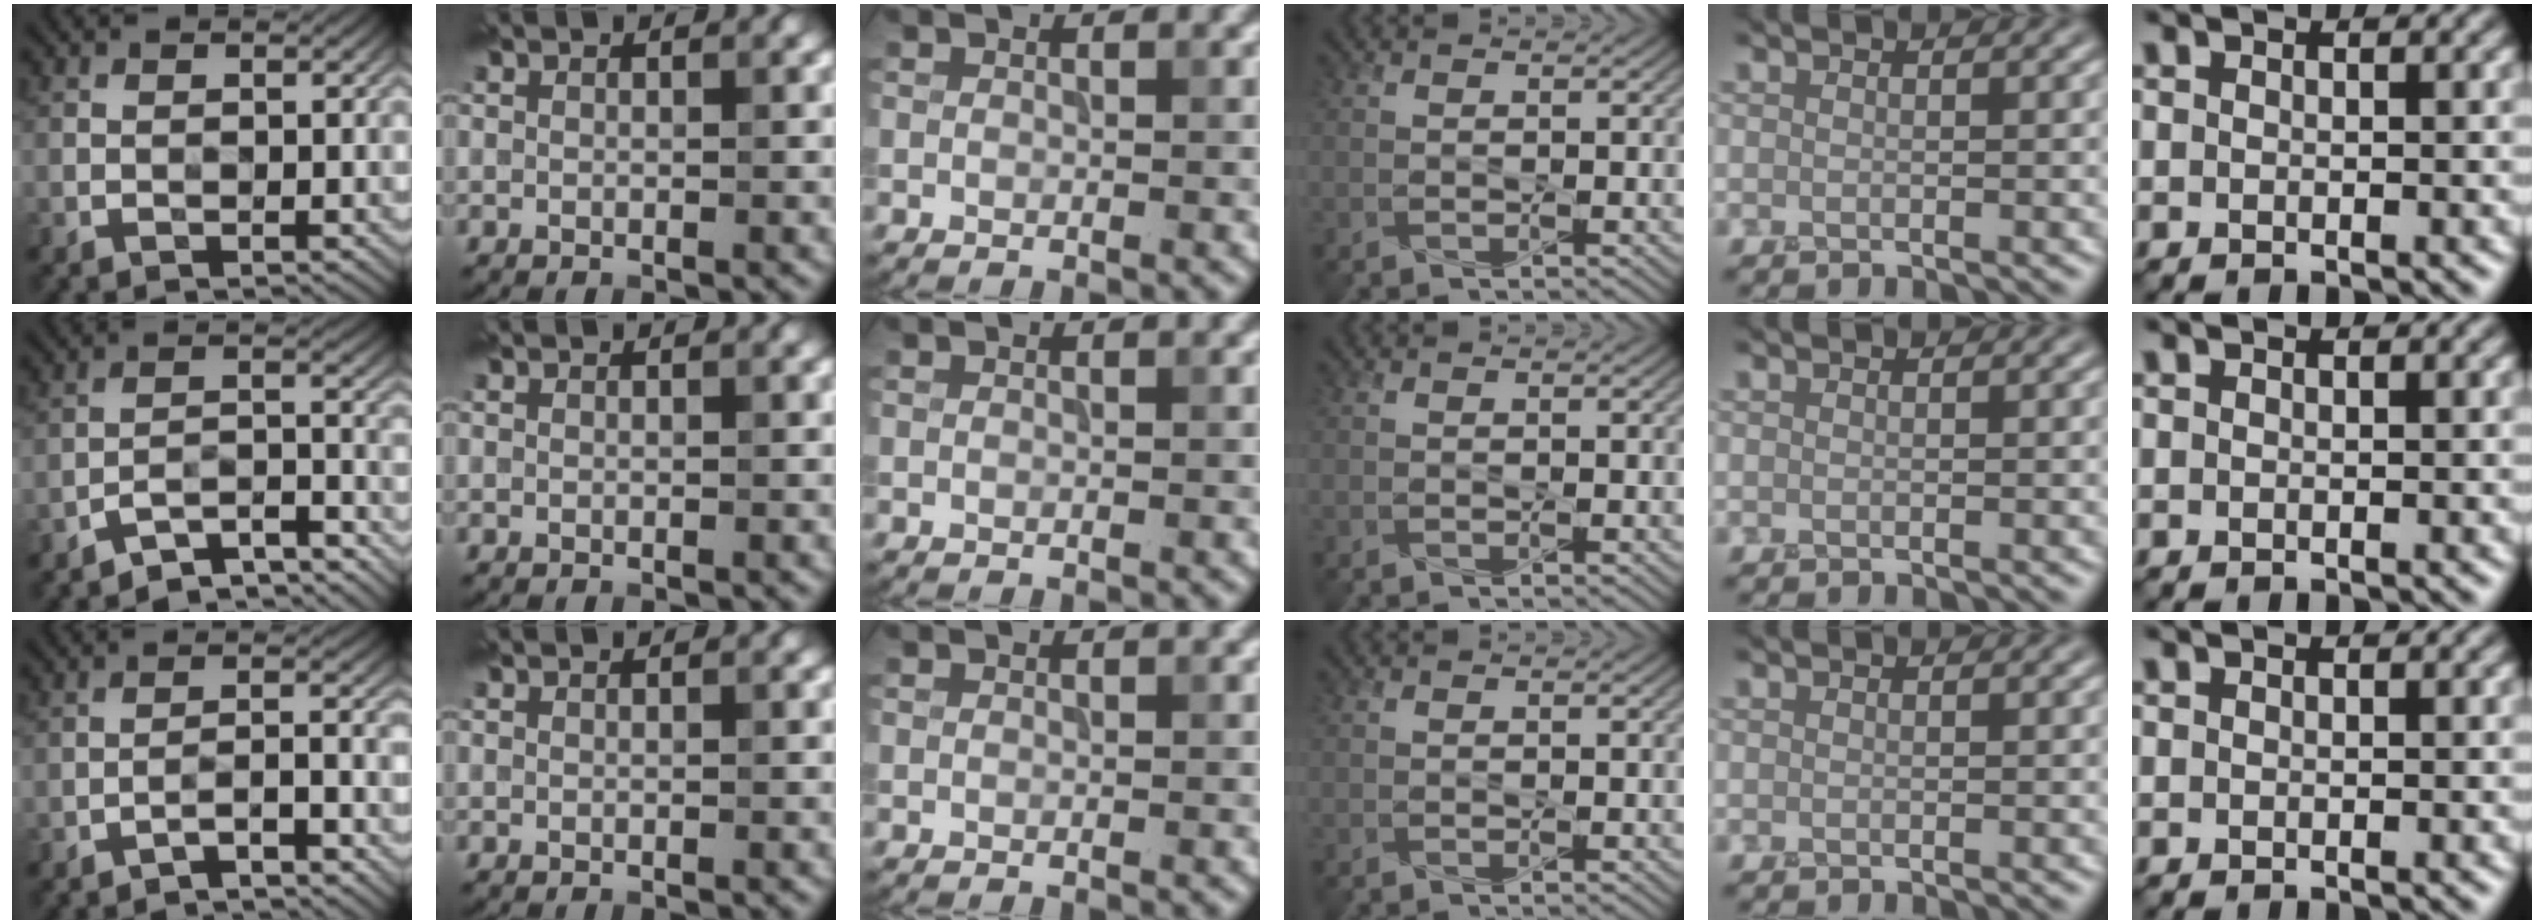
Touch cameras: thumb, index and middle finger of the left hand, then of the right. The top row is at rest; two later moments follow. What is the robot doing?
{"motion": "squeeze", "object": "air blower"}